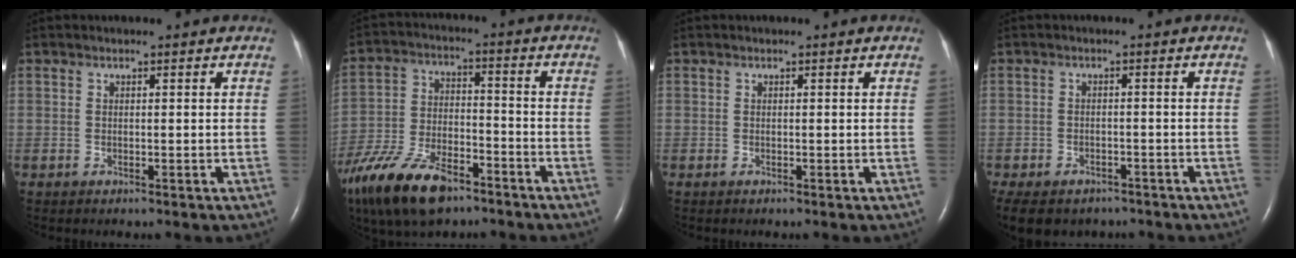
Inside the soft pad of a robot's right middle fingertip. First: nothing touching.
{"total": 16.7, "force": [-11.7, 6.3, 10.0], "torque": [-0.230, -0.025, -0.217]}
{"total": 0.0}
{"total": 14.2, "force": [-9.1, 9.6, 5.2], "torque": [-0.156, -0.010, -0.110]}